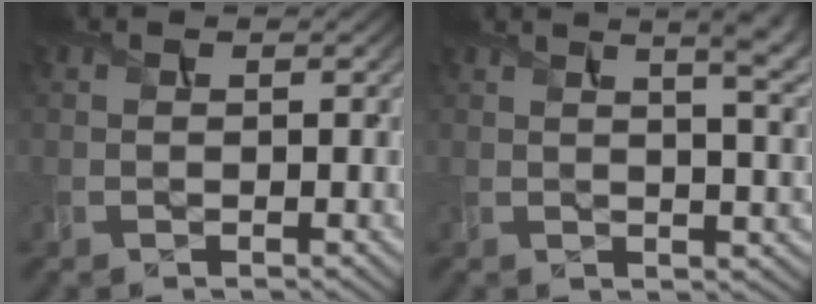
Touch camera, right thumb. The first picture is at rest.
{"total": 10.1, "force": [4.7, 3.7, 8.2], "torque": [-0.107, 0.034, 0.055]}